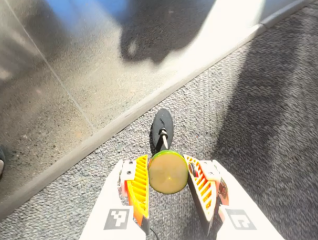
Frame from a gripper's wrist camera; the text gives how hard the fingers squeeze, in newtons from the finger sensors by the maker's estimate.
{"total": 9.3, "left": 9.6, "right": 9.0}